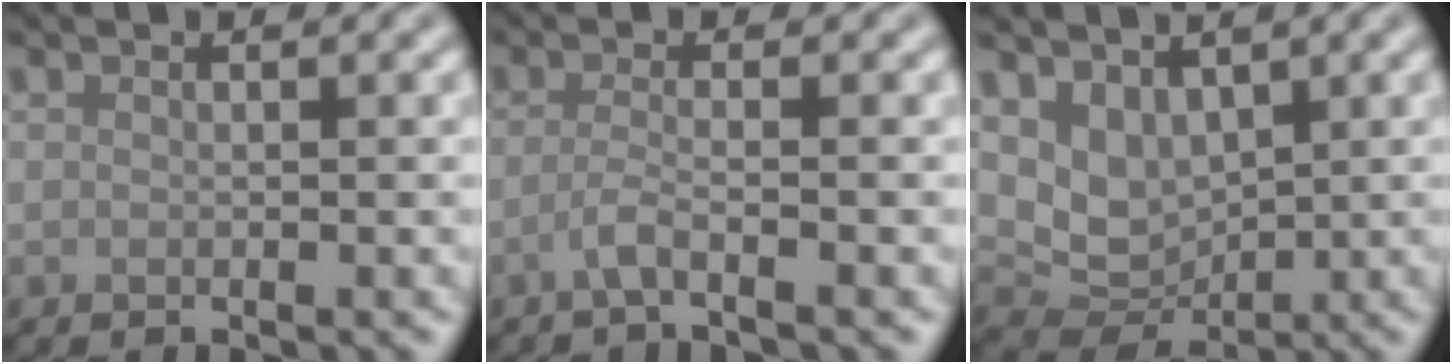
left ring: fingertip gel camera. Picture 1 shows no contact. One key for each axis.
{"total": 2.2, "fx": -1.2, "fy": 0.4, "fz": 1.8, "tx": -0.031, "ty": -0.003, "tz": -0.035}
{"total": 4.2, "fx": 1.7, "fy": 2.9, "fz": 2.6, "tx": -0.055, "ty": -0.015, "tz": 0.035}